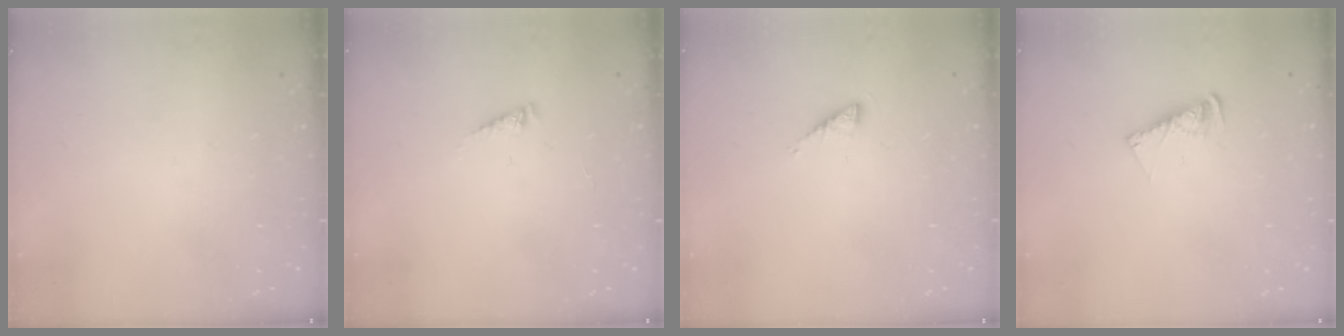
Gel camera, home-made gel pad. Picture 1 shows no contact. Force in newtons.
{"total": 1.8, "press": 1.8, "slide": 0.2}
{"total": 2.2, "press": 2.1, "slide": 0.4}
{"total": 5.4, "press": 5.4, "slide": 0.4}